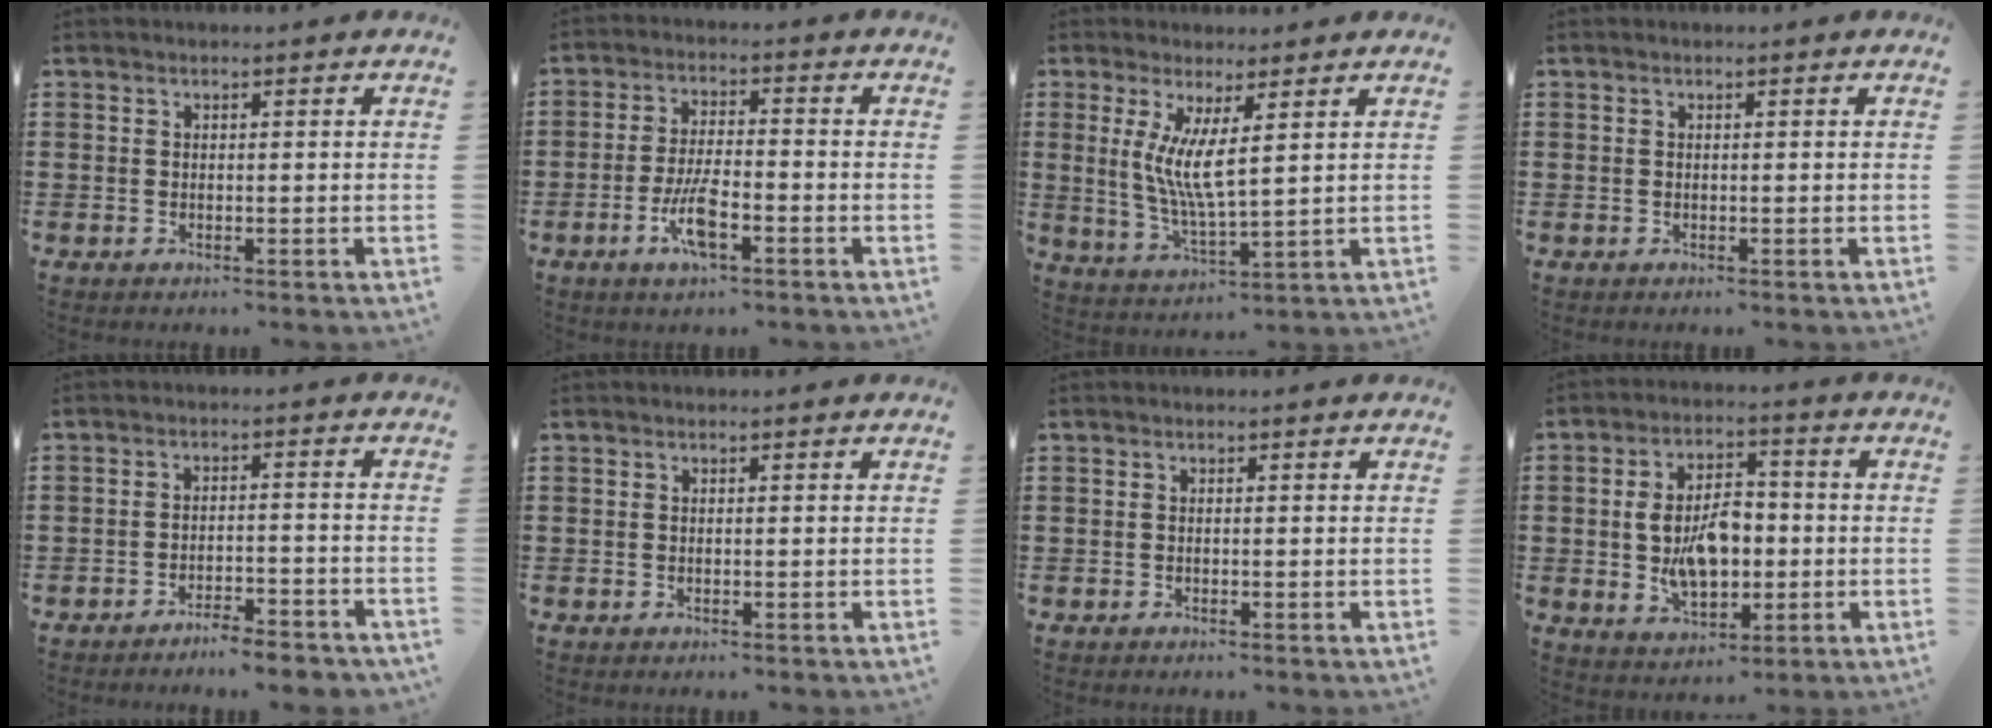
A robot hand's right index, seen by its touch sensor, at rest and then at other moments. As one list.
[{"total": 6.6, "force": [-2.7, 1.8, 5.7], "torque": [-0.128, -0.010, -0.054]}, {"total": 6.4, "force": [2.2, 0.9, 5.9], "torque": [-0.120, -0.006, 0.041]}, {"total": 0.0}, {"total": 3.7, "force": [-3.6, -0.1, 0.7], "torque": [-0.012, 0.001, -0.074]}, {"total": 0.0}, {"total": 0.0}, {"total": 9.0, "force": [-0.8, 5.4, 7.2], "torque": [-0.136, 0.006, -0.020]}]